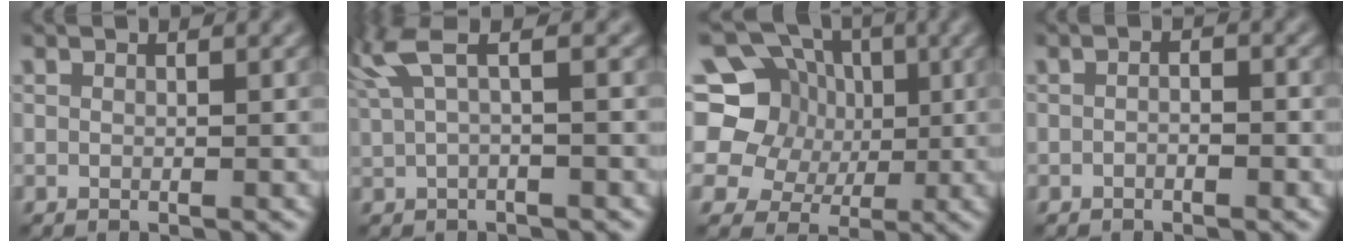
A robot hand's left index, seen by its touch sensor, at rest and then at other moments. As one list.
[{"total": 3.7, "force": [1.5, 0.7, 3.3], "torque": [-0.074, 0.014, 0.028]}, {"total": 13.1, "force": [2.9, 11.6, 5.4], "torque": [-0.143, 0.036, 0.035]}, {"total": 1.0, "force": [-0.6, 0.4, 0.7], "torque": [-0.015, -0.002, -0.012]}]